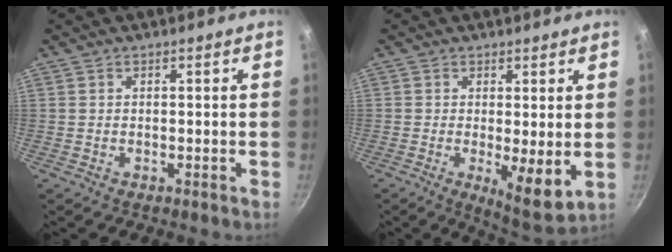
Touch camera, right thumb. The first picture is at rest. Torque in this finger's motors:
{"motor_torque": [-0.14, 0.75, 0.57, 0.26, 0.06]}